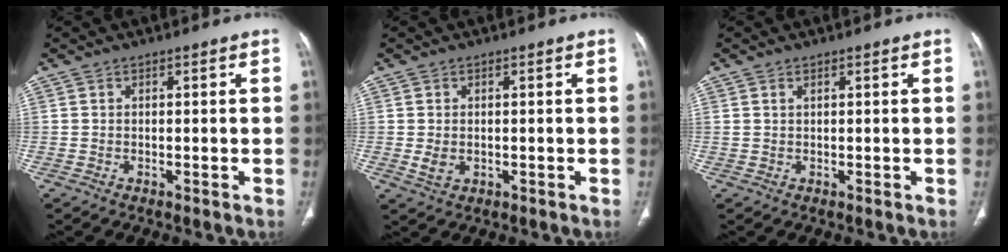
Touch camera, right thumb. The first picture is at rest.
{"total": 2.7, "force": [-0.2, 1.9, 1.9], "torque": [-0.037, -0.002, 0.002]}
{"total": 0.8, "force": [0.5, 0.3, 0.5], "torque": [-0.011, 0.003, 0.012]}